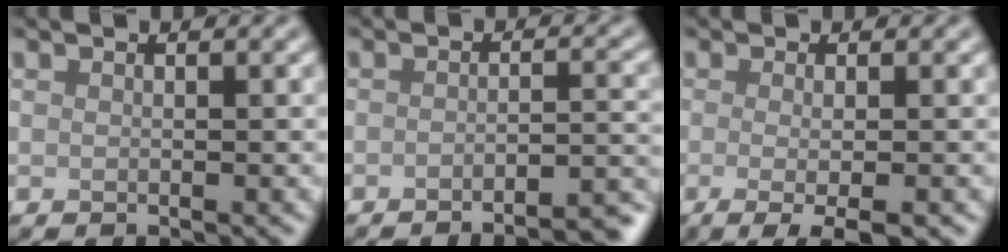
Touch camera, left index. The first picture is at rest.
{"total": 4.7, "force": [-3.7, 0.9, 2.8], "torque": [-0.028, 0.012, -0.048]}
{"total": 4.4, "force": [-1.4, 1.1, 4.1], "torque": [-0.058, -0.006, -0.023]}